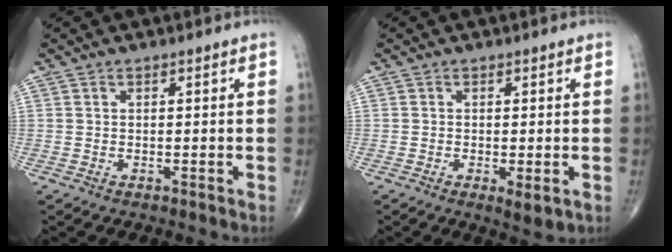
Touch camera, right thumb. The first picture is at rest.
{"total": 3.0, "force": [-0.9, 0.9, 2.7], "torque": [-0.045, -0.011, -0.014]}